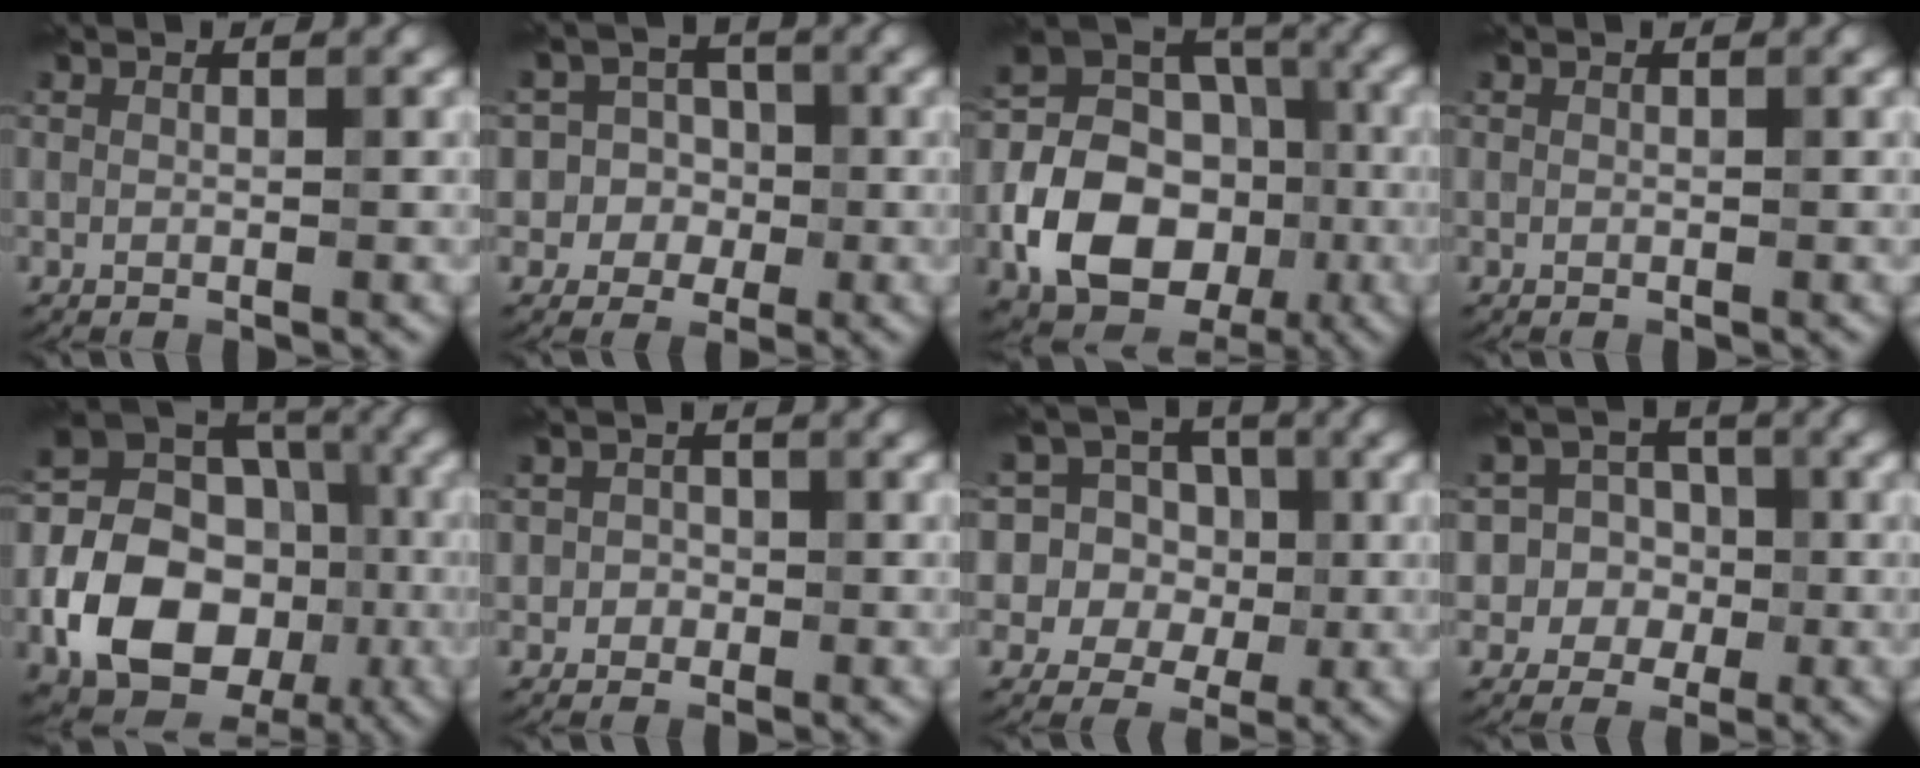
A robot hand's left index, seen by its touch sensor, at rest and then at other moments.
{"total": 5.0, "force": [-1.1, 4.8, 0.6], "torque": [0.006, 0.021, -0.043]}
{"total": 10.9, "force": [-3.5, 7.9, 6.6], "torque": [-0.125, -0.003, -0.067]}
{"total": 0.0}
{"total": 12.4, "force": [-3.7, 9.3, 7.4], "torque": [-0.144, -0.010, -0.068]}
{"total": 1.3, "force": [-0.2, 1.3, 0.2], "torque": [0.005, 0.002, -0.006]}
{"total": 11.0, "force": [1.4, 10.4, 3.2], "torque": [-0.101, 0.044, 0.014]}
{"total": 6.2, "force": [-1.2, 6.0, 1.0], "torque": [-0.002, 0.023, -0.048]}